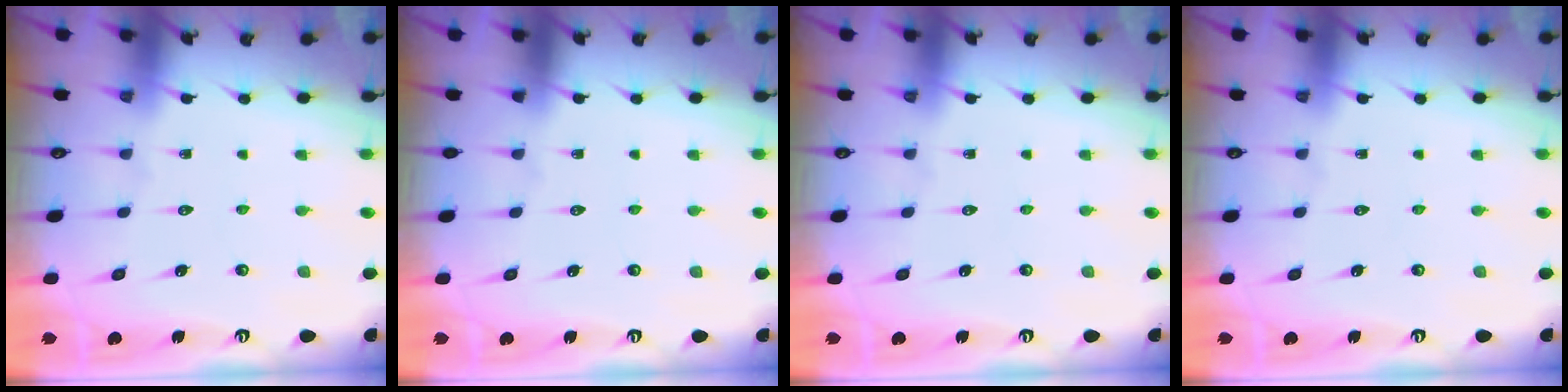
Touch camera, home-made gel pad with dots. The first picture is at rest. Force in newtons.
{"total": 0.0}
{"total": 0.0}
{"total": 0.0}